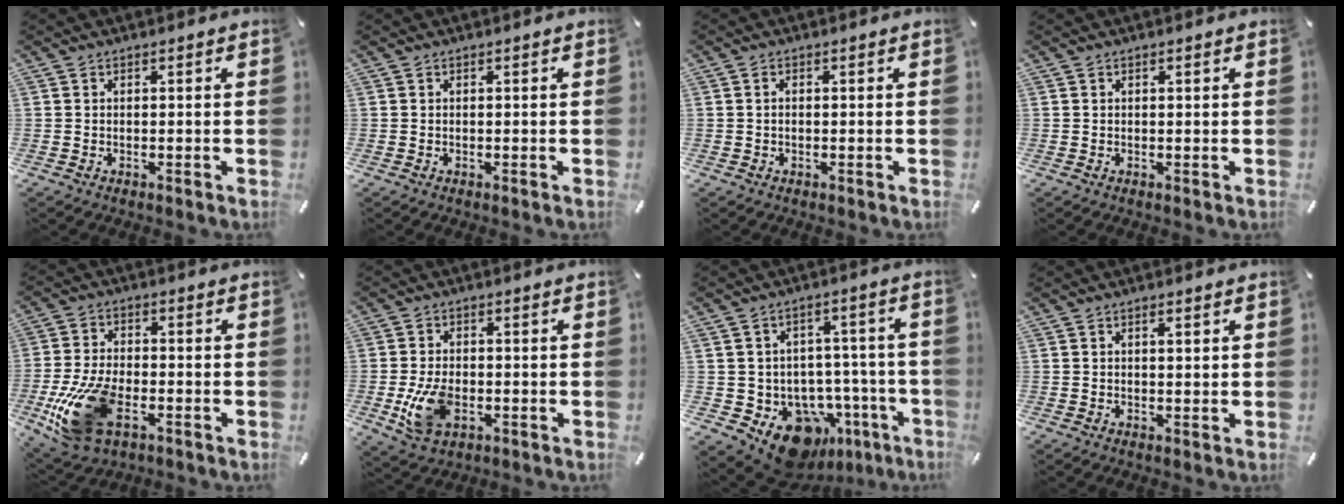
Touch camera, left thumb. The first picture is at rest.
{"total": 0.0}
{"total": 0.8, "force": [-0.1, 0.5, 0.7], "torque": [-0.015, 0.002, -0.002]}
{"total": 0.0}
{"total": 16.5, "force": [-5.4, 9.5, 12.4], "torque": [-0.264, 0.005, -0.086]}
{"total": 9.1, "force": [-1.9, 6.0, 6.5], "torque": [-0.142, -0.002, -0.035]}
{"total": 13.8, "force": [-7.4, 9.6, 6.8], "torque": [-0.075, 0.038, -0.111]}
{"total": 1.4, "force": [0.6, 0.4, 1.2], "torque": [-0.024, 0.001, 0.010]}